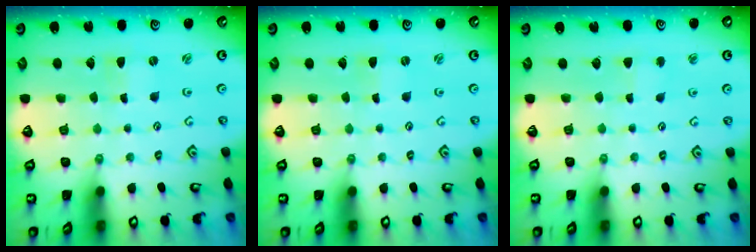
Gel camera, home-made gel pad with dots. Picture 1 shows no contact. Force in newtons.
{"total": 0.0}
{"total": 2.2, "press": 2.2, "slide": 0.2}